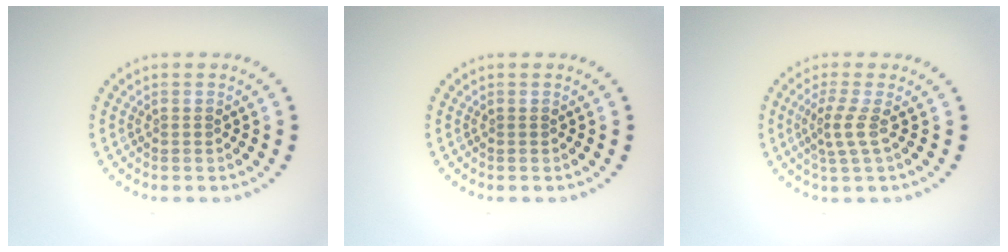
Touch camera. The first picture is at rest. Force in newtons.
{"total": 0.0}
{"total": 2.3, "press": 1.6, "slide": 1.6}